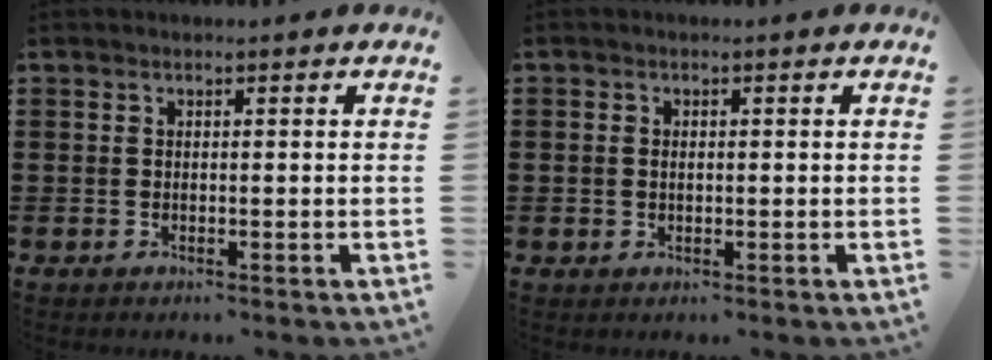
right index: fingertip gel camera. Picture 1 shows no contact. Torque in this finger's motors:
{"motor_torque": [-0.12, 0.50, 0.00, -0.01]}